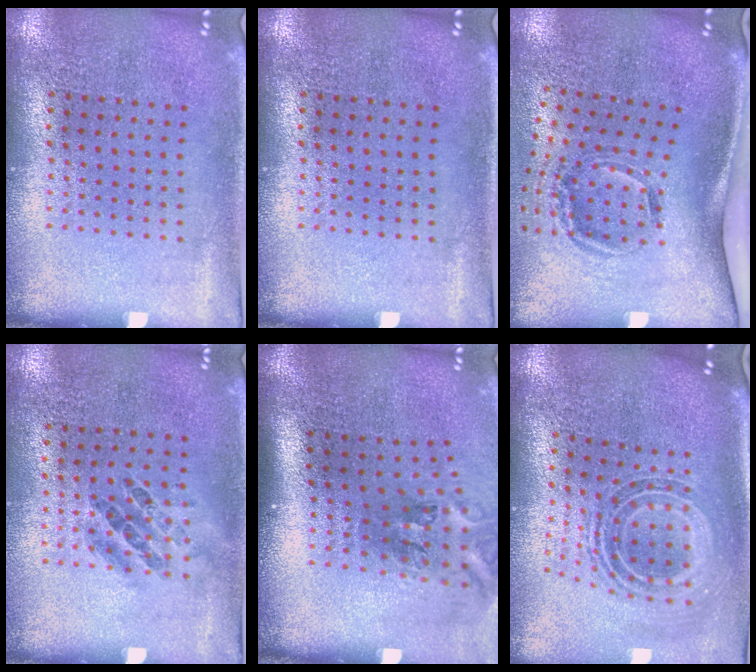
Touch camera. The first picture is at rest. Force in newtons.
{"total": 0.0}
{"total": 2.0, "press": 1.2, "slide": 1.6}
{"total": 0.9, "press": 0.6, "slide": 0.7}
{"total": 2.1, "press": 1.3, "slide": 1.7}
{"total": 1.2, "press": 1.0, "slide": 0.7}